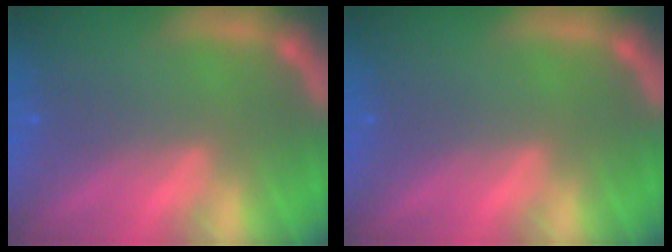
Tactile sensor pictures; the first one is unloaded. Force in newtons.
{"total": 0.0}